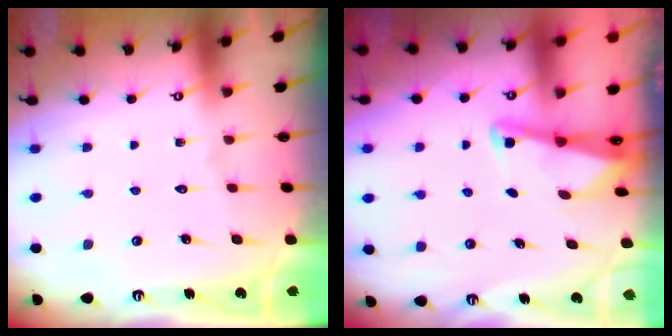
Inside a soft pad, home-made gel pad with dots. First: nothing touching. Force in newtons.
{"total": 2.3, "press": 2.3, "slide": 0.3}